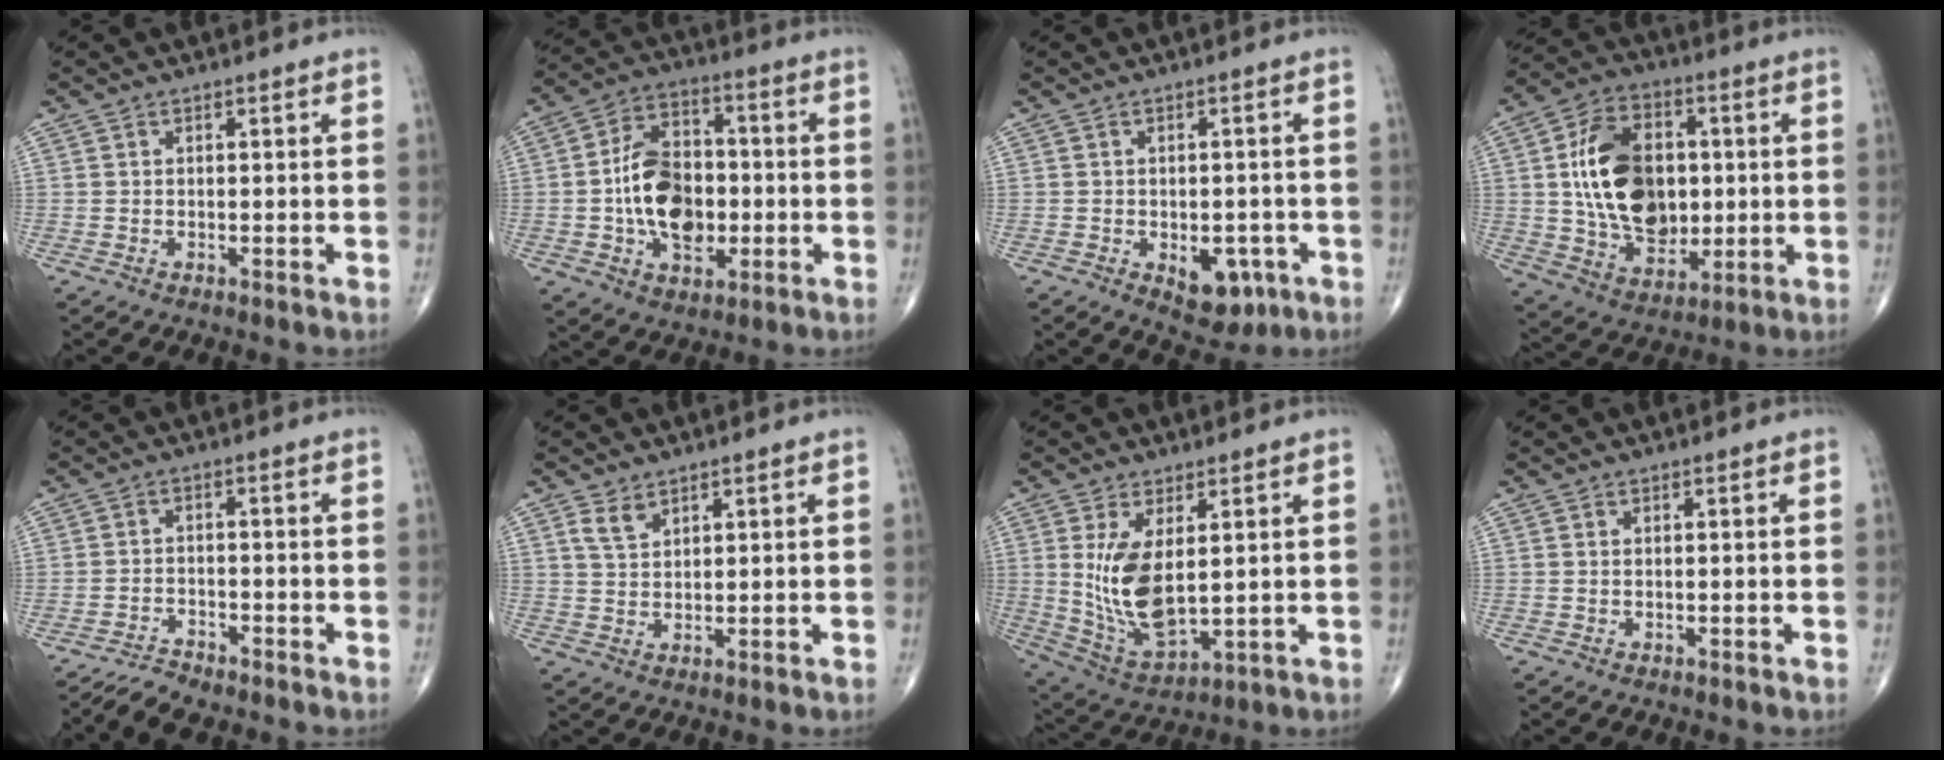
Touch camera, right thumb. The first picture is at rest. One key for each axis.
{"total": 14.9, "fx": -1.7, "fy": 9.9, "fz": 11.0, "tx": -0.162, "ty": 0.025, "tz": -0.029}
{"total": 7.4, "fx": -2.7, "fy": 4.5, "fz": 5.2, "tx": -0.042, "ty": 0.009, "tz": -0.024}
{"total": 18.9, "fx": 1.6, "fy": 12.9, "fz": 13.8, "tx": -0.202, "ty": 0.001, "tz": 0.033}
{"total": 3.5, "fx": -3.4, "fy": 0.5, "fz": 0.9, "tx": -0.028, "ty": 0.008, "tz": -0.063}
{"total": 3.4, "fx": 2.2, "fy": 1.9, "fz": 1.7, "tx": -0.027, "ty": -0.013, "tz": 0.050}
{"total": 12.1, "fx": 1.9, "fy": 5.7, "fz": 10.5, "tx": -0.196, "ty": -0.024, "tz": 0.057}
{"total": 0.0}